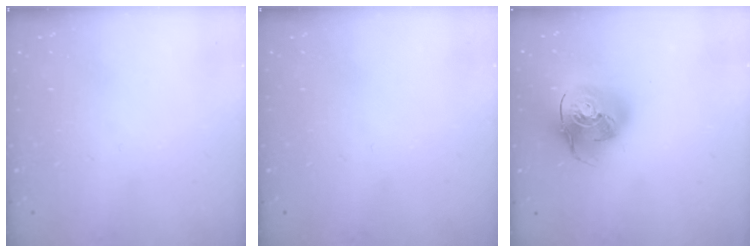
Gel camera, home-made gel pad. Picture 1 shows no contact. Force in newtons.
{"total": 0.0}
{"total": 16.2, "press": 16.0, "slide": 2.4}